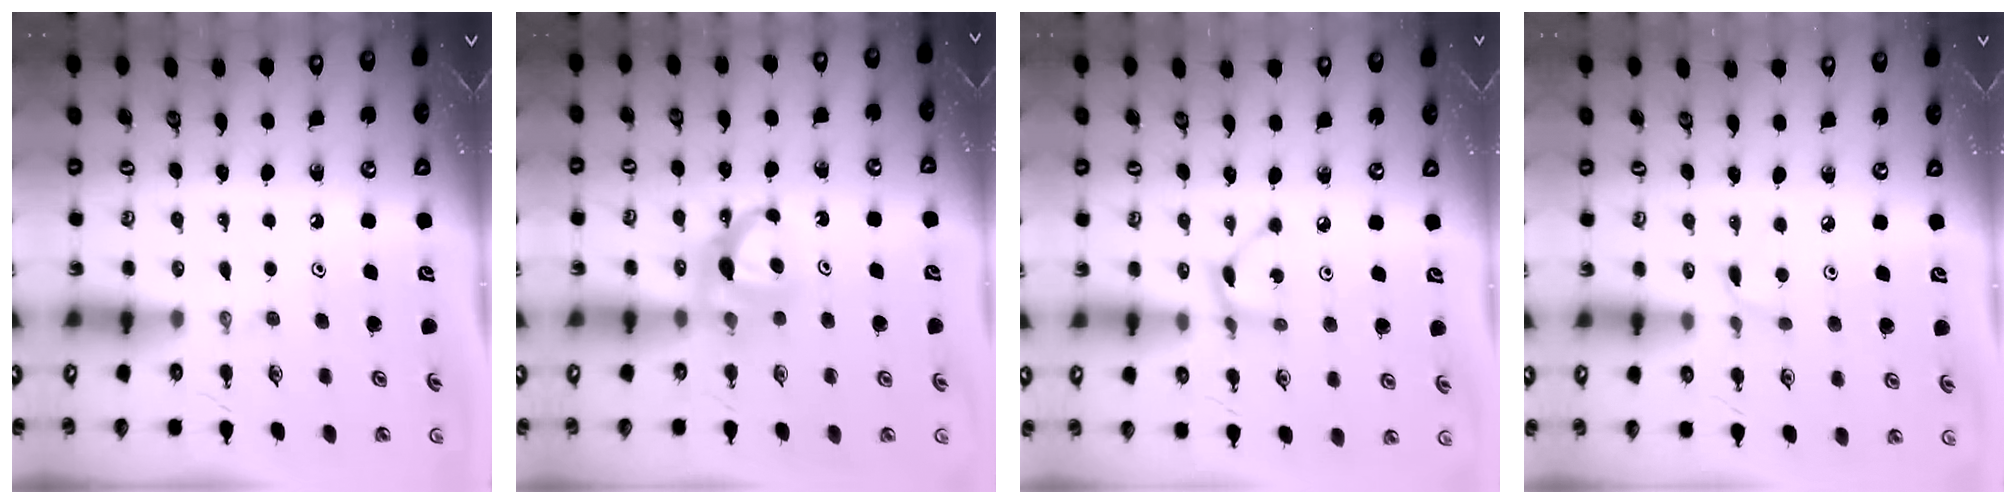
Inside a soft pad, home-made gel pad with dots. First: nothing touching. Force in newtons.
{"total": 7.4, "press": 7.4, "slide": 0.5}
{"total": 2.8, "press": 2.8, "slide": 0.1}
{"total": 2.8, "press": 2.7, "slide": 0.5}